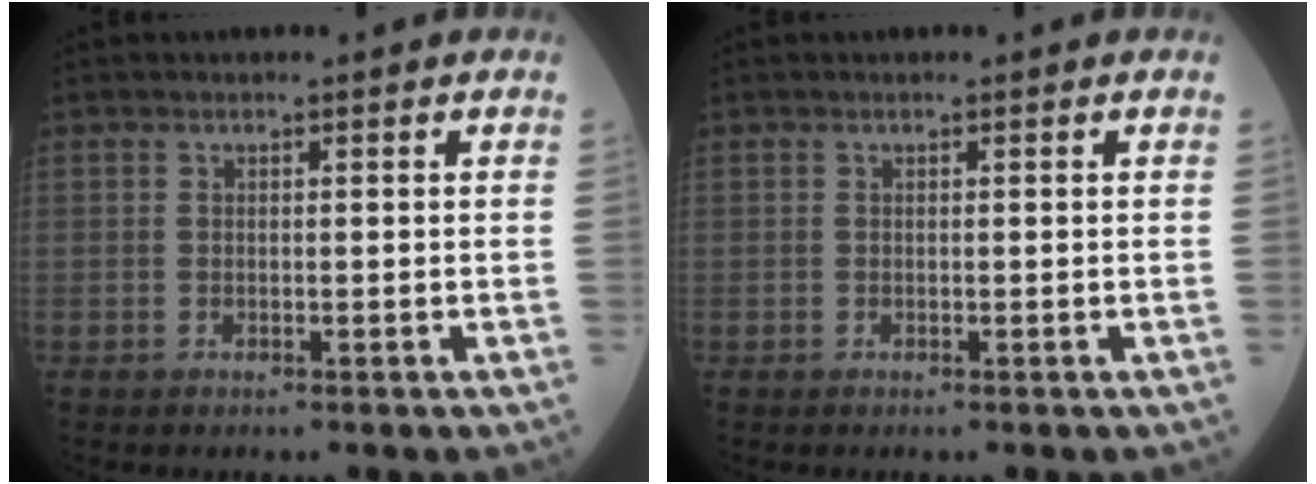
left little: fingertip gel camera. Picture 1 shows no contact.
{"total": 0.0}